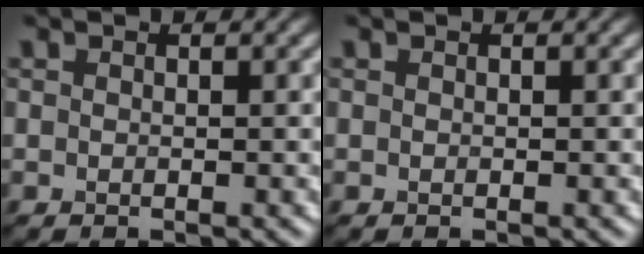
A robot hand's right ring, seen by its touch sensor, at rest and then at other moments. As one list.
[{"total": 0.0}]